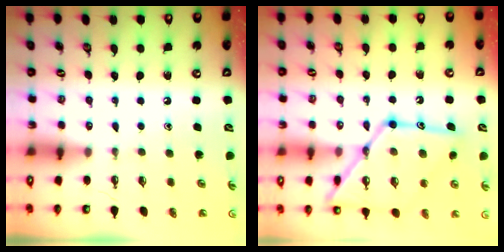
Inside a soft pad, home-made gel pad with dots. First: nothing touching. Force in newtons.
{"total": 19.1, "press": 19.0, "slide": 1.6}